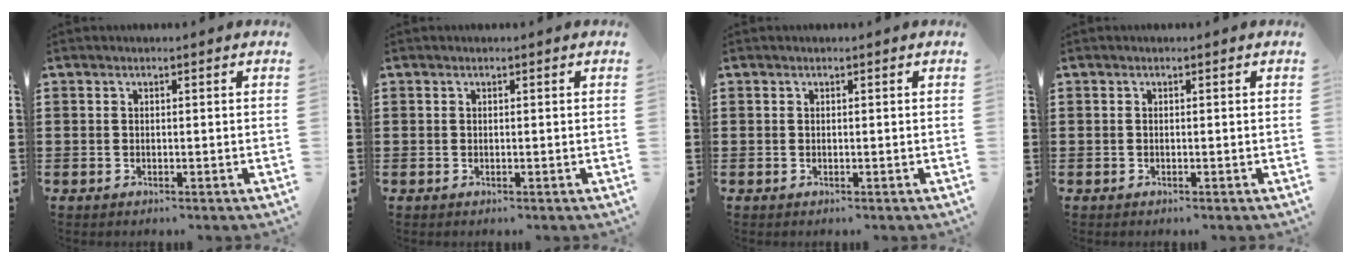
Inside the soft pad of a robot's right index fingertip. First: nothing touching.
{"total": 0.0}
{"total": 0.0}
{"total": 0.0}